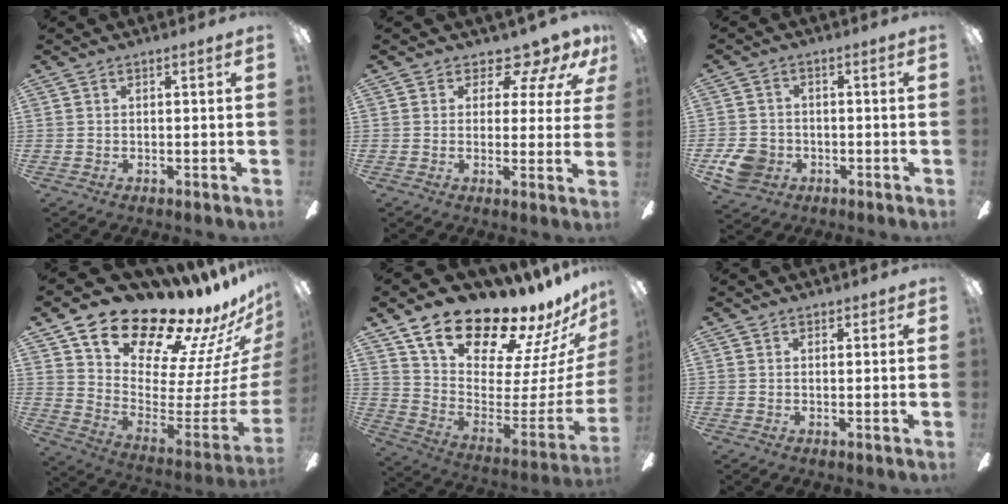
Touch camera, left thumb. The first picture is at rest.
{"total": 9.3, "force": [7.1, 4.3, 4.3], "torque": [-0.056, -0.056, 0.127]}
{"total": 7.2, "force": [-2.9, 5.9, 3.0], "torque": [-0.057, 0.019, -0.055]}
{"total": 18.4, "force": [15.6, 5.0, 8.5], "torque": [-0.129, -0.150, 0.267]}
{"total": 18.6, "force": [15.8, 5.4, 8.3], "torque": [-0.133, -0.141, 0.275]}
{"total": 1.0, "force": [0.8, 0.6, 0.1], "torque": [0.005, -0.002, 0.014]}